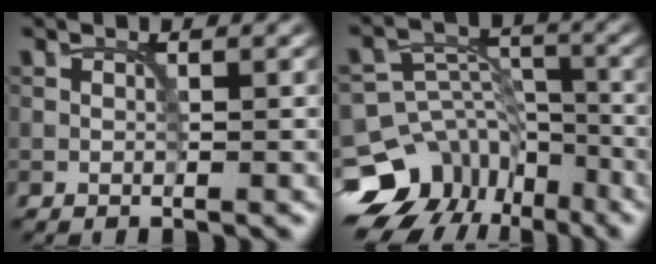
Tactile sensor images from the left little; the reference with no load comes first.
{"total": 12.3, "force": [-8.0, 8.9, 3.0], "torque": [-0.066, 0.002, -0.123]}